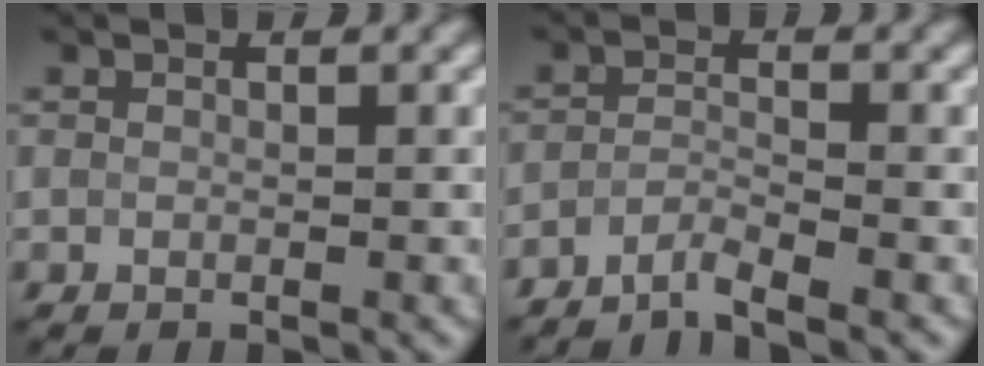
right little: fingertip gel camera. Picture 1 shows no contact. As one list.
[{"total": 2.3, "force": [-2.3, -0.2, 0.1], "torque": [-0.001, -0.001, -0.052]}]